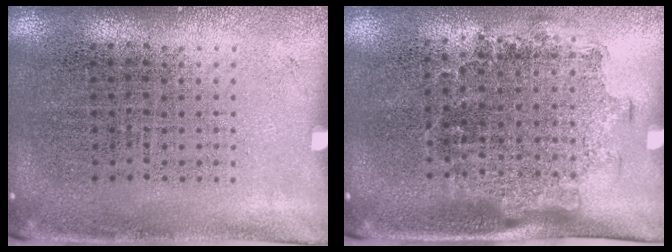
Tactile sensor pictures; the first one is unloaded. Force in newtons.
{"total": 1.3, "press": 1.1, "slide": 0.7}